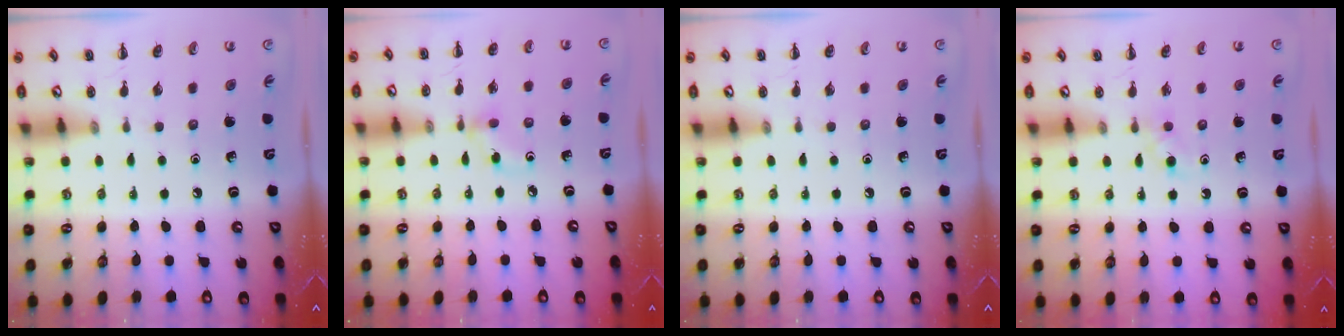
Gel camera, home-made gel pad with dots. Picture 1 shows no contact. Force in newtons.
{"total": 3.5, "press": 3.4, "slide": 0.7}
{"total": 0.0}
{"total": 2.6, "press": 2.3, "slide": 1.2}